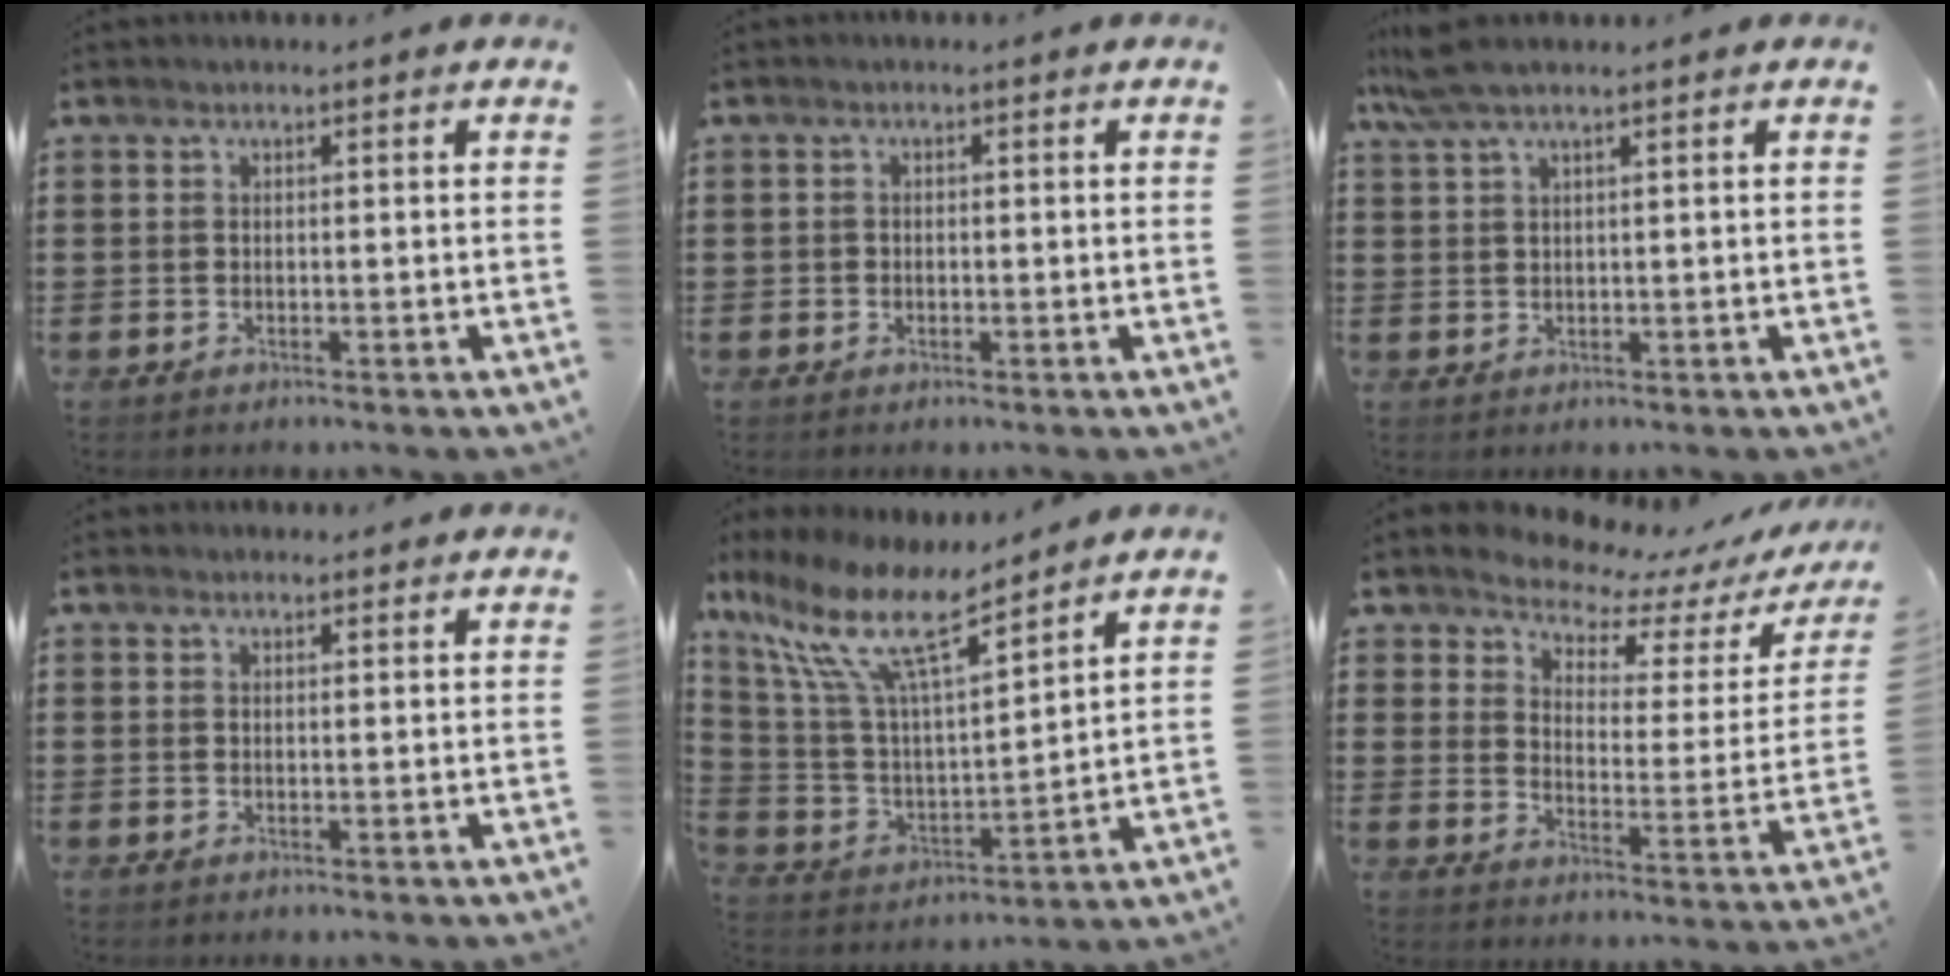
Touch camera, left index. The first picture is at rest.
{"total": 0.8, "force": [-0.3, 0.7, 0.3], "torque": [-0.009, 0.003, -0.006]}
{"total": 3.9, "force": [2.3, 0.4, 3.1], "torque": [-0.072, 0.001, 0.041]}
{"total": 0.9, "force": [0.8, 0.4, 0.2], "torque": [-0.005, 0.002, 0.015]}
{"total": 13.2, "force": [8.9, 3.2, 9.2], "torque": [-0.219, -0.051, 0.151]}
{"total": 5.4, "force": [5.2, 1.2, 1.0], "torque": [-0.047, -0.040, 0.086]}